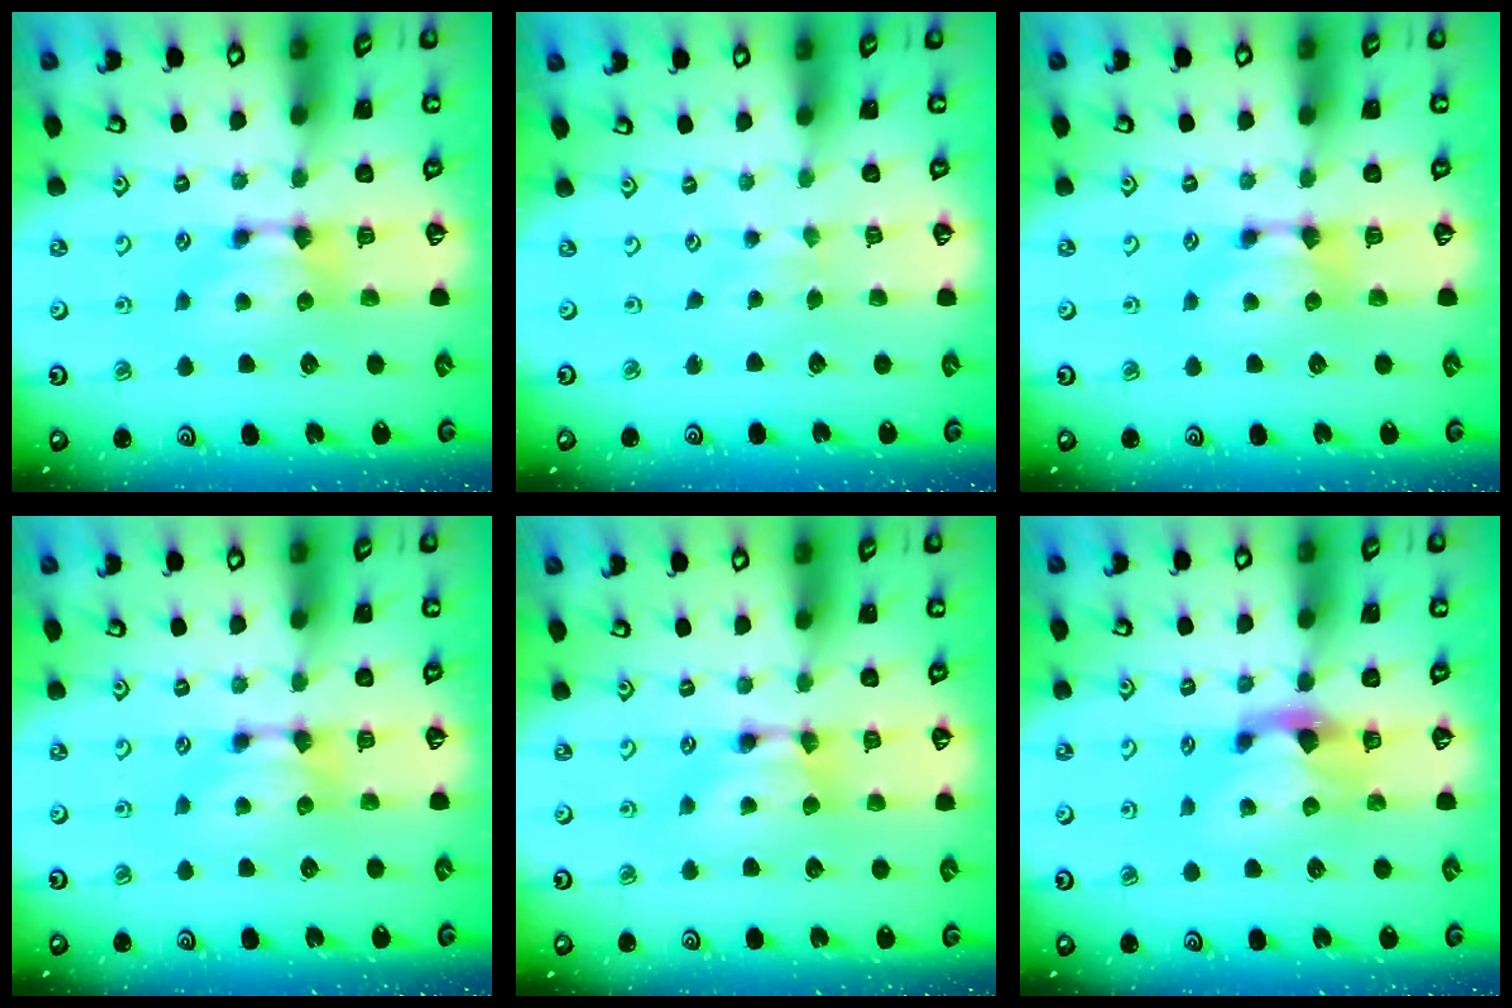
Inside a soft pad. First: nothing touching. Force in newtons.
{"total": 2.8, "press": 2.8, "slide": 0.2}
{"total": 0.0}
{"total": 0.0}
{"total": 1.6, "press": 1.6, "slide": 0.1}
{"total": 2.1, "press": 1.6, "slide": 1.2}